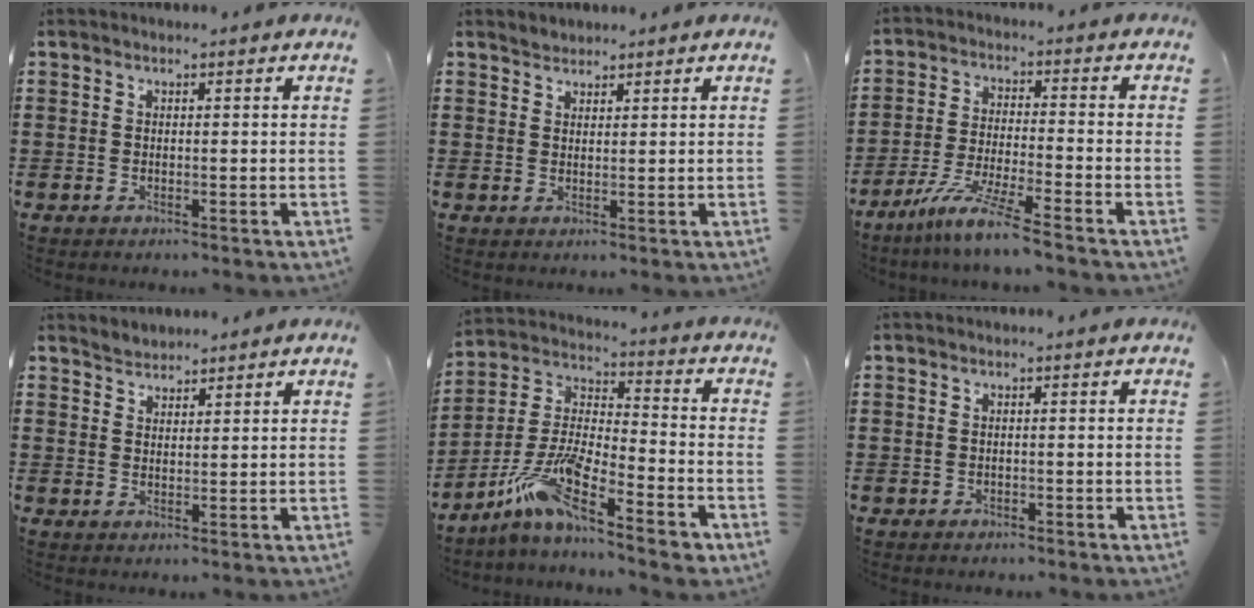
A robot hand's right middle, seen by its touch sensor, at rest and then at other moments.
{"total": 1.5, "force": [1.3, 0.6, -0.2], "torque": [-0.001, 0.003, 0.027]}
{"total": 7.9, "force": [-6.5, -0.6, 4.5], "torque": [-0.097, -0.019, -0.126]}
{"total": 1.8, "force": [1.7, 0.6, -0.3], "torque": [0.000, 0.005, 0.034]}
{"total": 10.5, "force": [-7.2, 2.0, 7.3], "torque": [-0.176, -0.012, -0.153]}
{"total": 0.8, "force": [-0.6, 0.4, 0.0], "torque": [-0.002, 0.000, -0.014]}